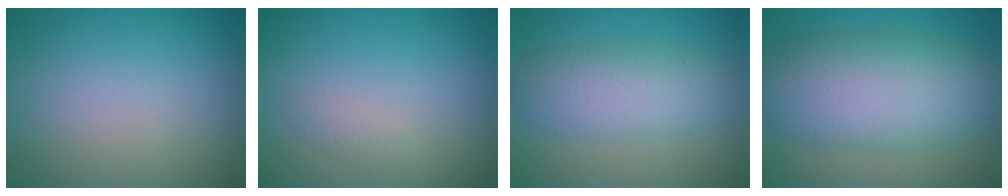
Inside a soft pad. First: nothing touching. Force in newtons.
{"total": 0.8, "press": 0.8, "slide": 0.0}
{"total": 5.4, "press": 5.4, "slide": 0.0}
{"total": 10.5, "press": 10.5, "slide": 0.2}